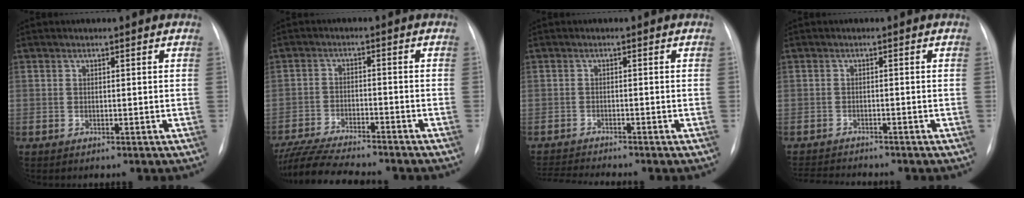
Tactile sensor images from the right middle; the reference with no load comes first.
{"total": 13.8, "force": [-12.3, 1.3, 6.2], "torque": [-0.111, -0.017, -0.192]}
{"total": 4.5, "force": [-4.2, -1.4, 0.9], "torque": [-0.020, -0.016, -0.072]}
{"total": 4.9, "force": [-4.8, -0.2, 1.0], "torque": [-0.015, -0.015, -0.077]}